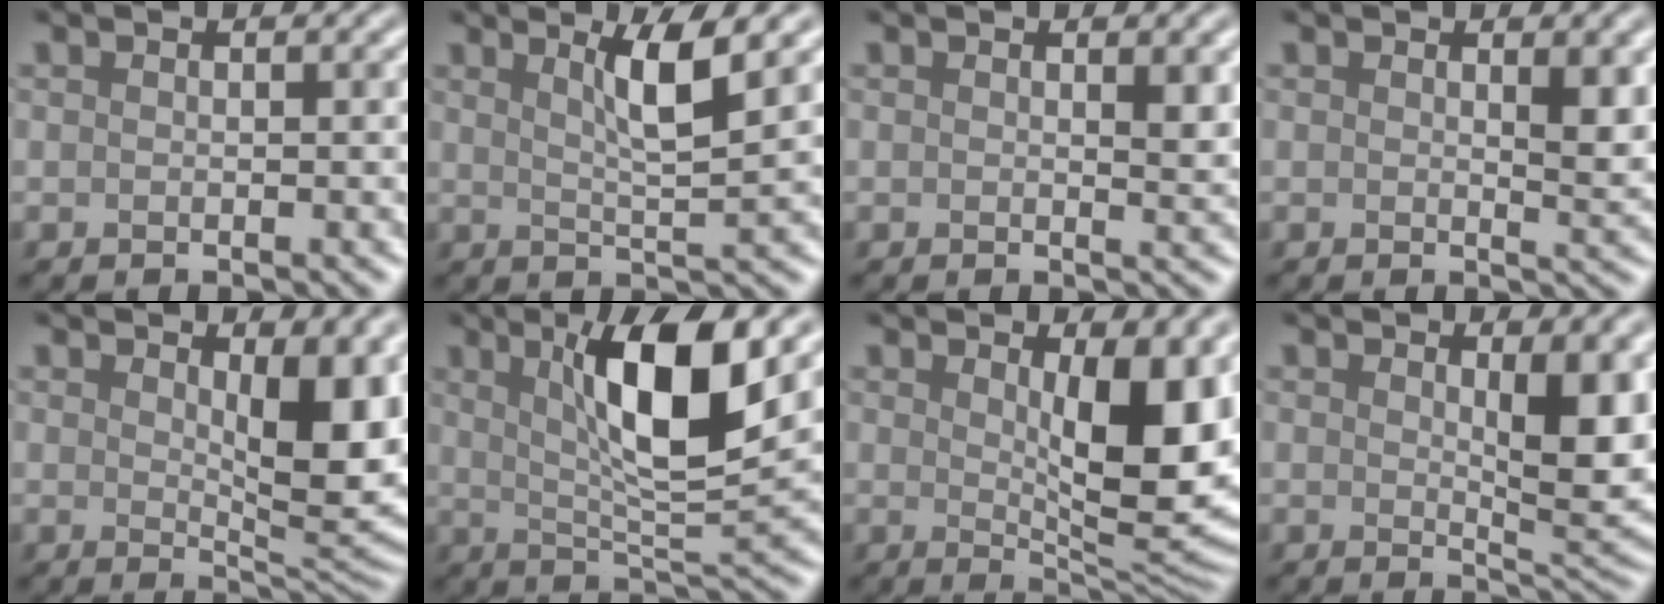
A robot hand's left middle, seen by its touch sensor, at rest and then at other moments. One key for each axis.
{"total": 4.1, "fx": 1.8, "fy": 0.6, "fz": 3.6, "tx": -0.055, "ty": -0.003, "tz": 0.033}
{"total": 1.4, "fx": 0.5, "fy": 0.3, "fz": 1.2, "tx": -0.015, "ty": -0.005, "tz": 0.008}
{"total": 2.2, "fx": 0.8, "fy": 0.6, "fz": 2.0, "tx": -0.023, "ty": -0.005, "tz": 0.015}
{"total": 6.4, "fx": 1.8, "fy": 2.3, "fz": 5.7, "tx": -0.079, "ty": -0.012, "tz": 0.033}
{"total": 8.8, "fx": 3.0, "fy": 1.8, "fz": 8.1, "tx": -0.123, "ty": -0.006, "tz": 0.053}
{"total": 8.3, "fx": 1.9, "fy": 2.9, "fz": 7.5, "tx": -0.109, "ty": -0.013, "tz": 0.037}
{"total": 5.1, "fx": 1.4, "fy": 1.4, "fz": 4.7, "tx": -0.063, "ty": -0.010, "tz": 0.027}